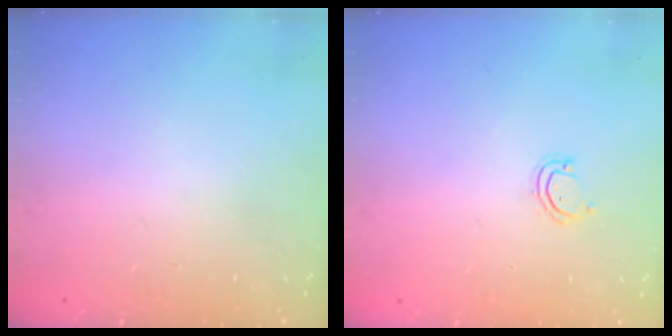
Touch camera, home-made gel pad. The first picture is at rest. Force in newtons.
{"total": 3.5, "press": 3.5, "slide": 0.3}